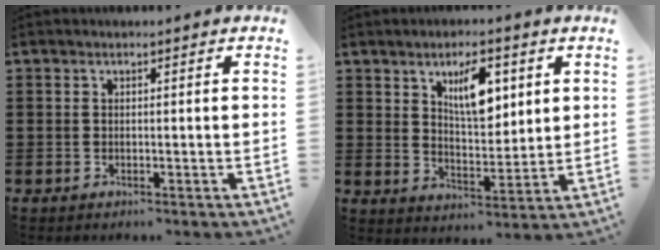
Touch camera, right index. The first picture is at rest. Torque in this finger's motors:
{"motor_torque": [0.99, 0.59, 0.41, 0.13]}